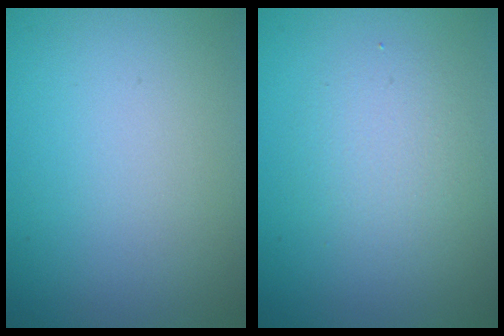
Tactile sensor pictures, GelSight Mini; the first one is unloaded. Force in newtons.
{"total": 2.5, "press": 2.5, "slide": 0.2}